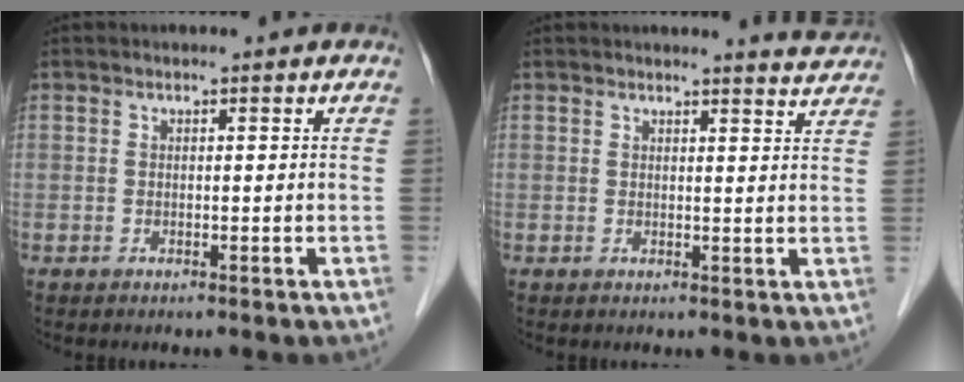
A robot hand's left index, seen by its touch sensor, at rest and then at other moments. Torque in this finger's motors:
{"motor_torque": [-0.34, -1.80, 0.31, 0.06]}